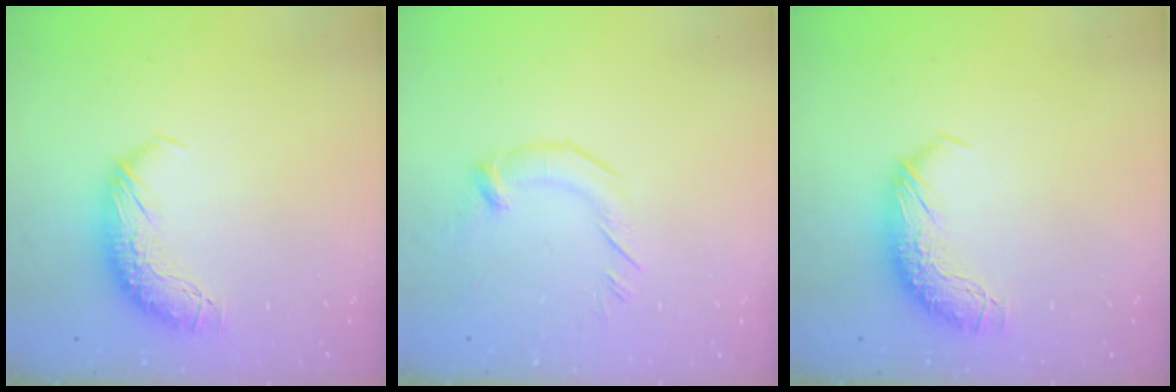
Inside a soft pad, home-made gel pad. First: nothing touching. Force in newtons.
{"total": 1.9, "press": 1.6, "slide": 1.1}
{"total": 0.0}